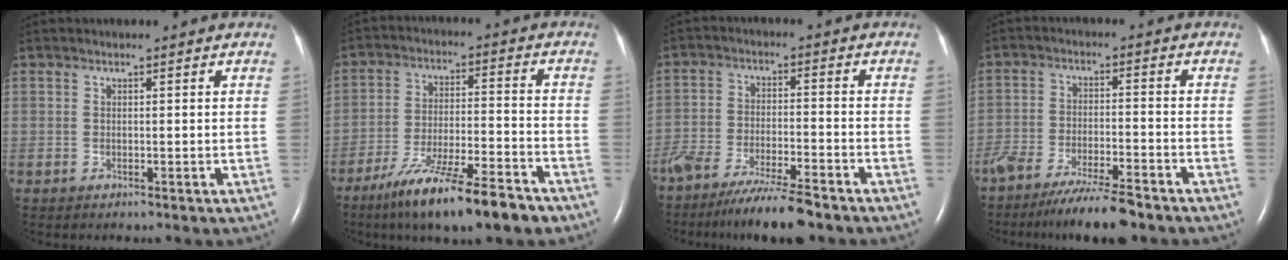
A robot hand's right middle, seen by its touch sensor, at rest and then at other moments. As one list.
[{"total": 14.5, "force": [-10.5, 1.5, 9.8], "torque": [-0.168, -0.030, -0.179]}, {"total": 11.3, "force": [-9.3, 1.1, 6.4], "torque": [-0.109, -0.028, -0.155]}, {"total": 10.4, "force": [-8.6, 1.2, 5.8], "torque": [-0.097, -0.024, -0.141]}]